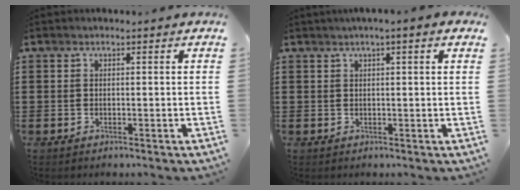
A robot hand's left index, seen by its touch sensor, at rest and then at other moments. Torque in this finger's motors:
{"motor_torque": [2.14, 0.00, 0.47, 0.00]}